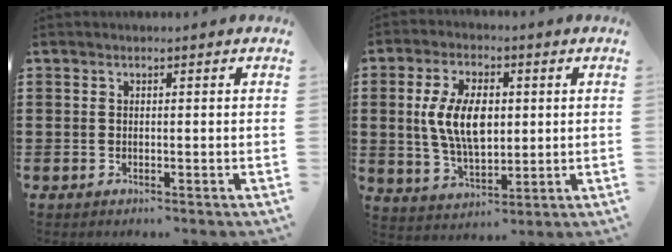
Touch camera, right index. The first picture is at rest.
{"total": 9.1, "force": [1.0, 5.0, 7.6], "torque": [-0.161, 0.005, 0.013]}